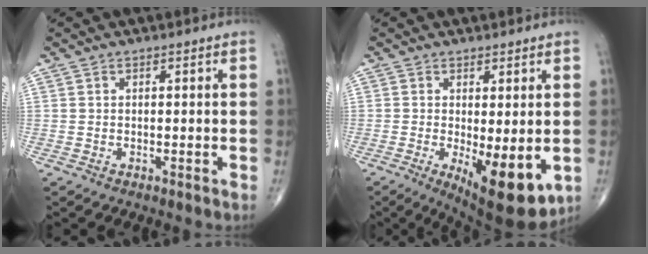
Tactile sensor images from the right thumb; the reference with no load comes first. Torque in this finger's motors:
{"motor_torque": [0.02, 1.15, -0.05, -0.17, 0.10]}